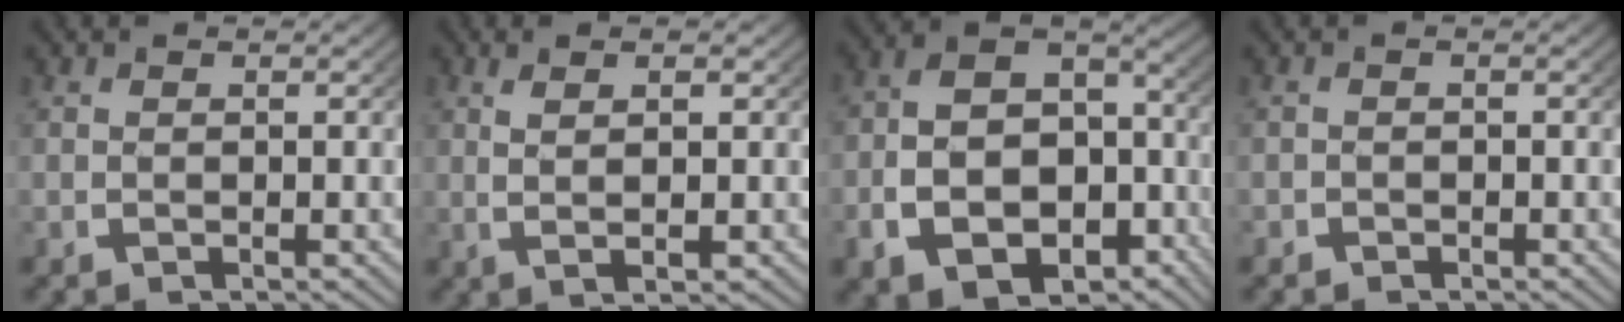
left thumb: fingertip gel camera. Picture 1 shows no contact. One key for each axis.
{"total": 2.6, "fx": 0.7, "fy": 0.4, "fz": 2.5, "tx": -0.049, "ty": -0.002, "tz": 0.020}
{"total": 12.8, "fx": -3.1, "fy": 9.2, "fz": 8.3, "tx": -0.162, "ty": -0.038, "tz": -0.034}
{"total": 0.9, "fx": -0.6, "fy": 0.7, "fz": -0.1, "tx": 0.005, "ty": -0.005, "tz": -0.014}